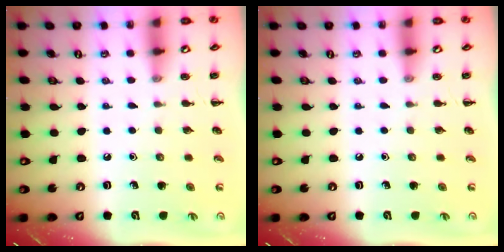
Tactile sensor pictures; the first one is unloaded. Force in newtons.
{"total": 0.0}